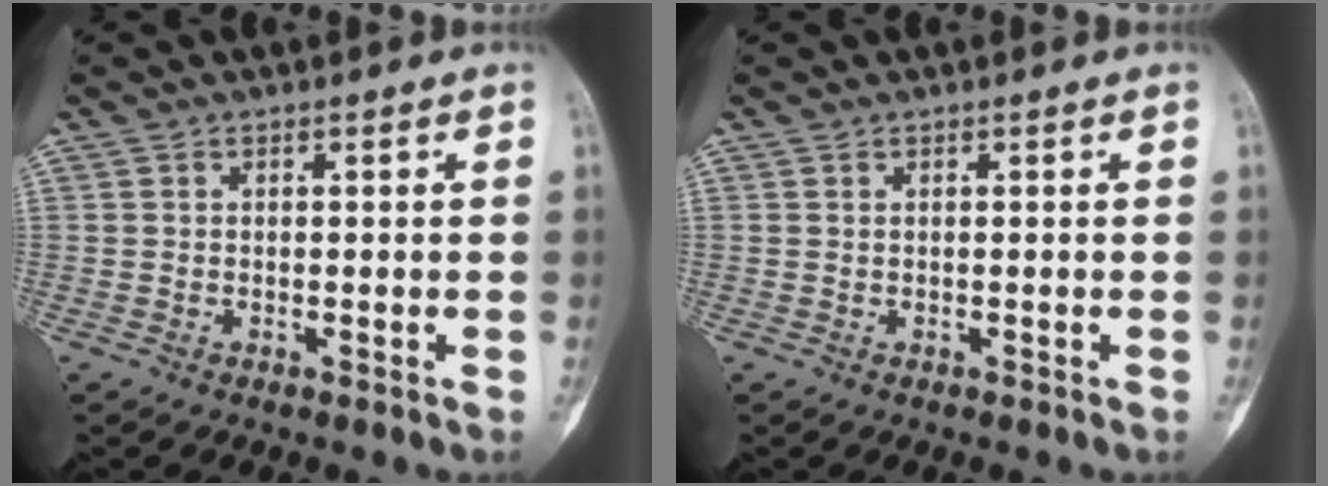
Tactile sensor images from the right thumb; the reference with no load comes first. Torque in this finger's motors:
{"motor_torque": [0.17, 0.03, -0.02, 0.01, 0.02]}